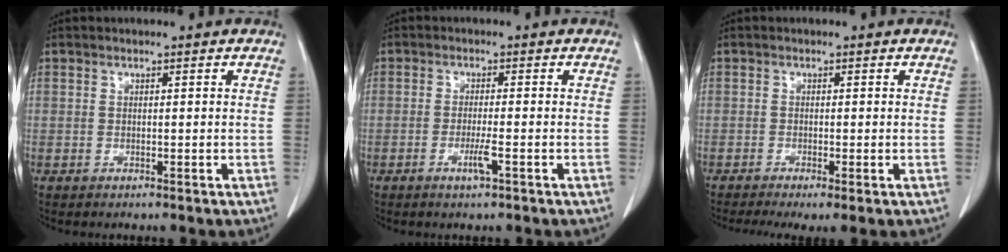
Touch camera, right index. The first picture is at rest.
{"total": 2.6, "force": [-1.2, -0.1, 2.3], "torque": [-0.045, -0.004, -0.023]}
{"total": 4.7, "force": [-3.1, 0.6, 3.4], "torque": [-0.057, -0.017, -0.053]}